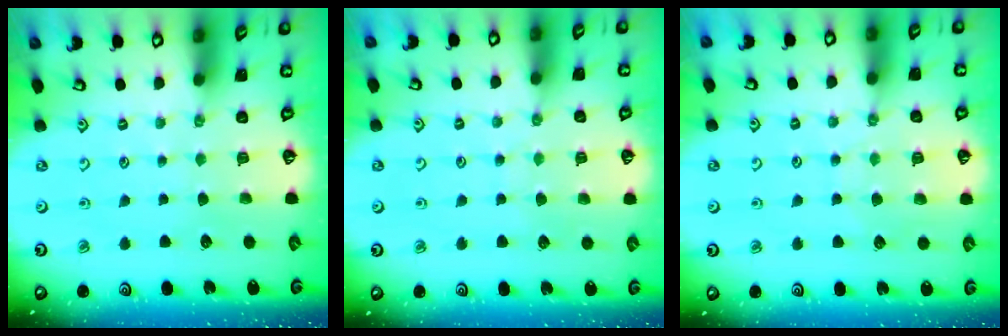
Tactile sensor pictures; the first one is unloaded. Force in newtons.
{"total": 3.8, "press": 3.8, "slide": 0.3}
{"total": 6.6, "press": 6.6, "slide": 0.6}